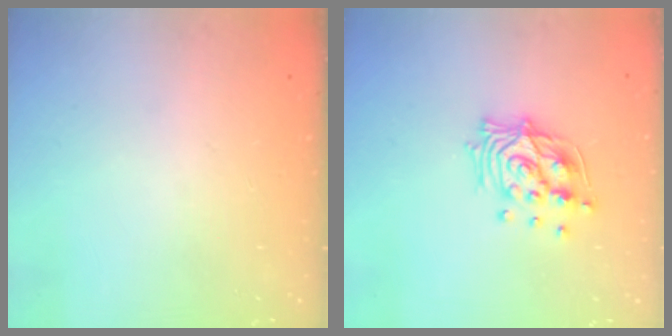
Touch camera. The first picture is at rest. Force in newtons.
{"total": 12.7, "press": 12.7, "slide": 1.3}